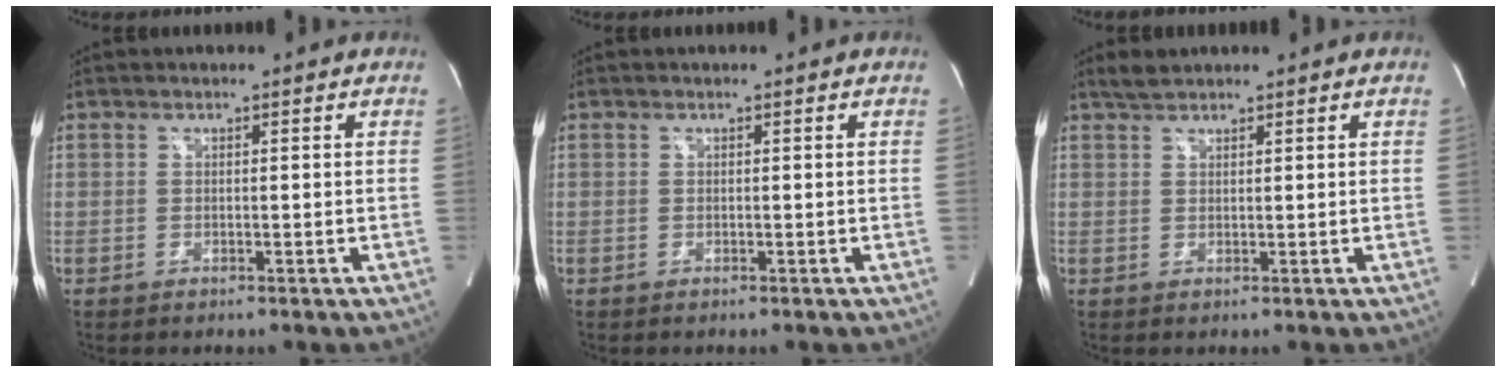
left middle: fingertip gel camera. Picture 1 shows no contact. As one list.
[{"total": 0.0}, {"total": 1.9, "force": [1.8, 0.3, 0.6], "torque": [-0.019, 0.009, 0.038]}]